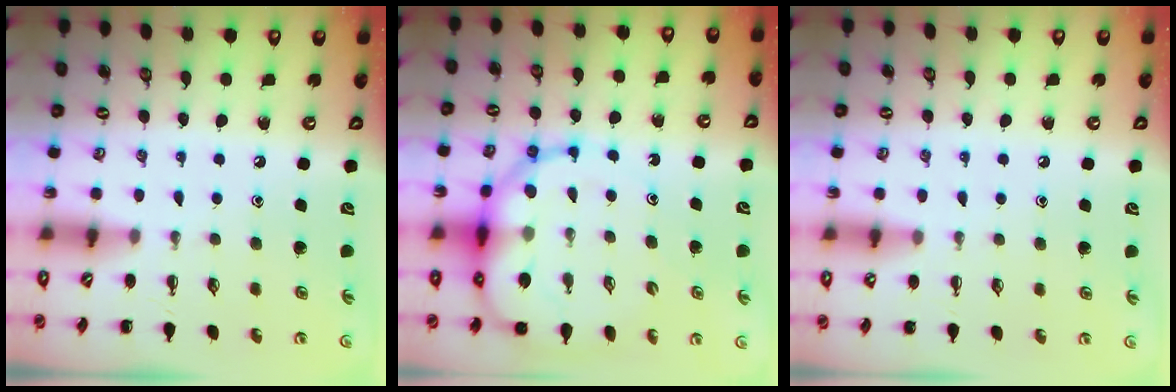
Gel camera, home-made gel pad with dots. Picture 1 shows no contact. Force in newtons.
{"total": 13.6, "press": 13.2, "slide": 3.2}
{"total": 4.3, "press": 3.9, "slide": 1.8}